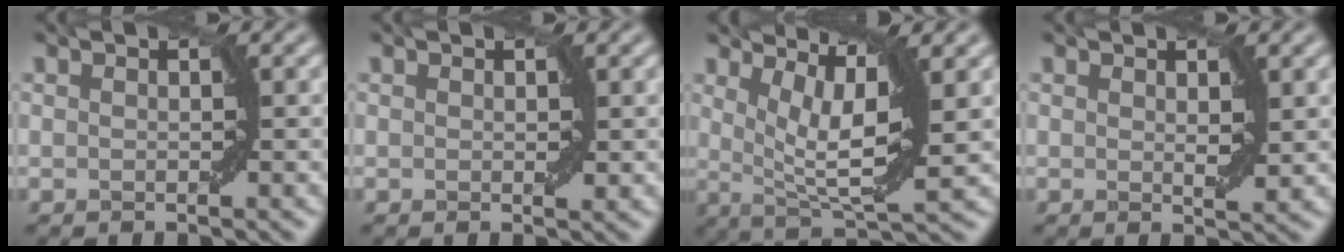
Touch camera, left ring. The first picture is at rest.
{"total": 0.7, "force": [0.2, 0.3, 0.6], "torque": [-0.006, -0.003, 0.004]}
{"total": 6.5, "force": [2.4, 1.6, 5.8], "torque": [-0.095, -0.008, 0.044]}
{"total": 1.4, "force": [0.7, 0.3, 1.2], "torque": [-0.015, -0.007, 0.015]}